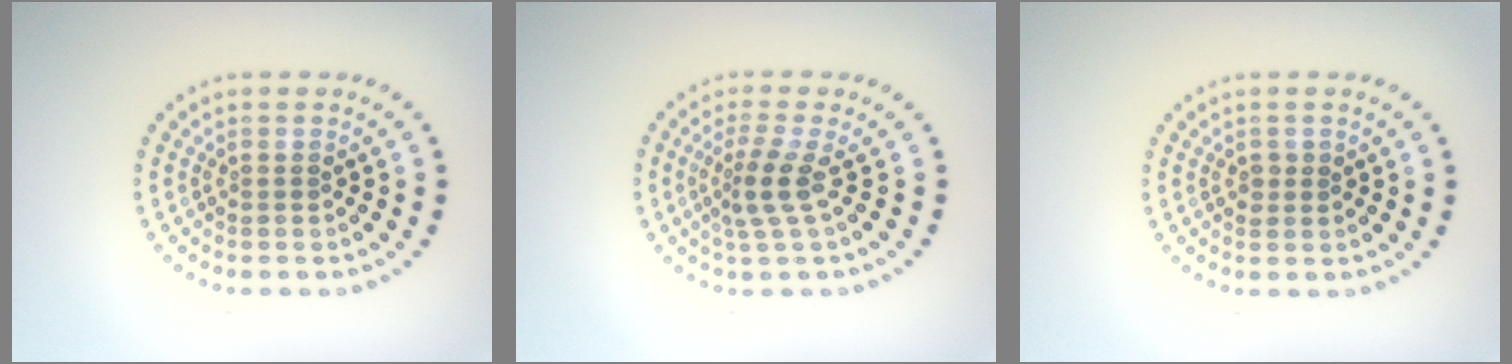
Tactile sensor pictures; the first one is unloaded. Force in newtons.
{"total": 2.6, "press": 1.9, "slide": 1.9}
{"total": 0.9, "press": 0.9, "slide": 0.3}